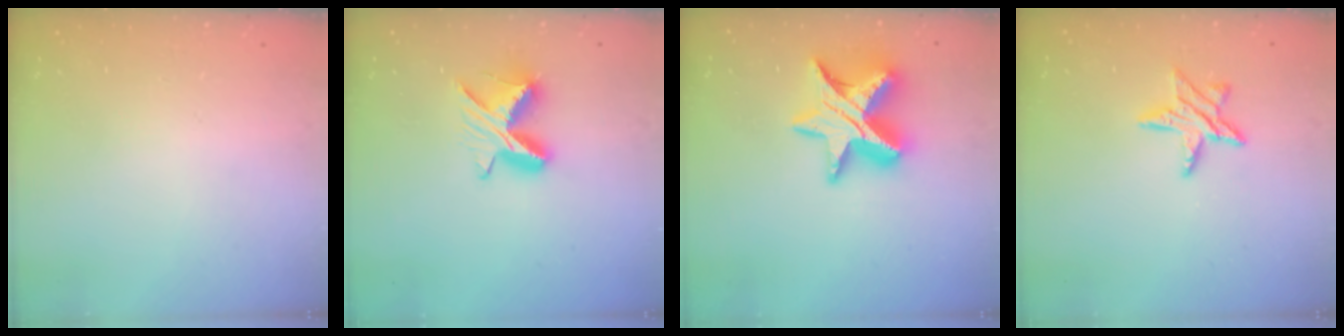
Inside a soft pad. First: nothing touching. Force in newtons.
{"total": 9.0, "press": 9.0, "slide": 0.3}
{"total": 16.0, "press": 15.9, "slide": 1.0}
{"total": 8.9, "press": 8.9, "slide": 0.5}